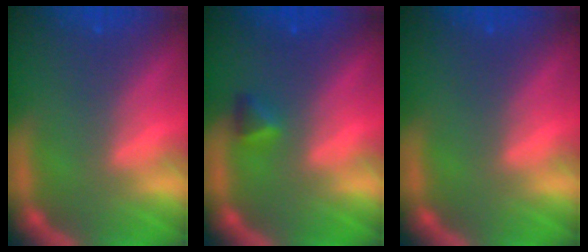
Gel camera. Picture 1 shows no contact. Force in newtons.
{"total": 1.4}
{"total": 0.0}